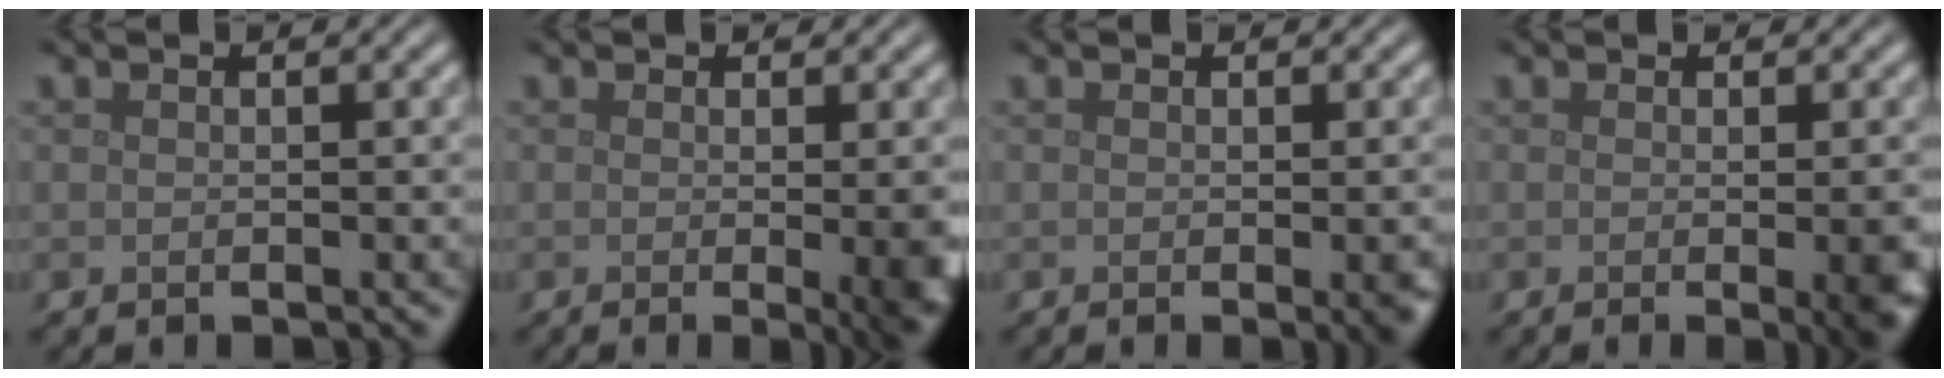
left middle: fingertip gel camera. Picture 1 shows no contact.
{"total": 7.6, "force": [-0.8, 3.1, 6.9], "torque": [-0.037, -0.008, -0.006]}
{"total": 1.8, "force": [-0.4, 0.4, 1.7], "torque": [-0.016, -0.004, -0.006]}
{"total": 4.8, "force": [-0.9, 1.6, 4.4], "torque": [-0.039, -0.008, -0.007]}